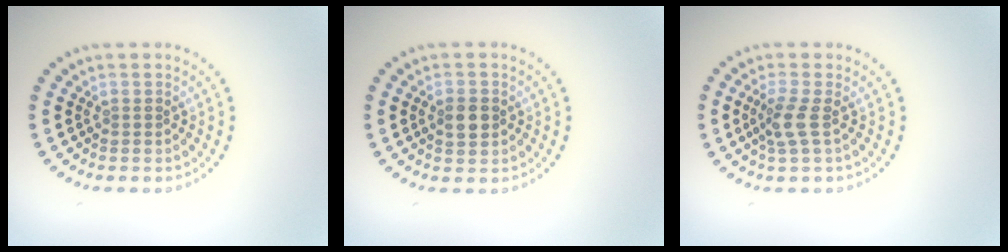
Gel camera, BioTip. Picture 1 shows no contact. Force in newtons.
{"total": 2.7, "press": 2.7, "slide": 0.1}
{"total": 2.1, "press": 1.7, "slide": 1.2}